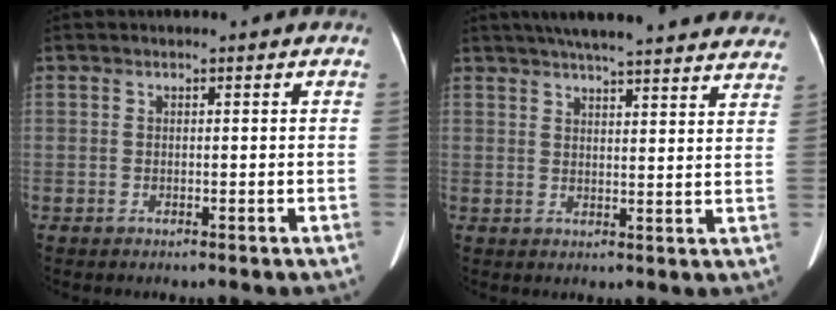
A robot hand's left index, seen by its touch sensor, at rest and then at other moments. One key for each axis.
{"total": 25.8, "fx": 23.0, "fy": 3.1, "fz": 11.3, "tx": -0.168, "ty": -0.001, "tz": 0.278}